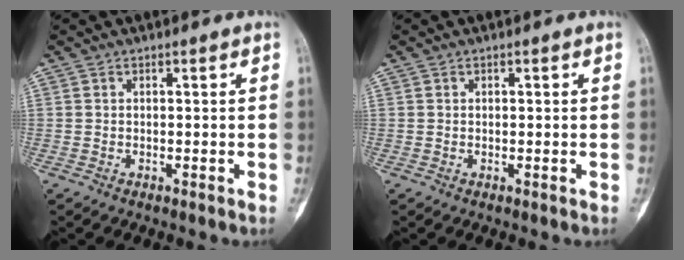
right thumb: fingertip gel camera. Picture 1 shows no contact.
{"total": 0.0}